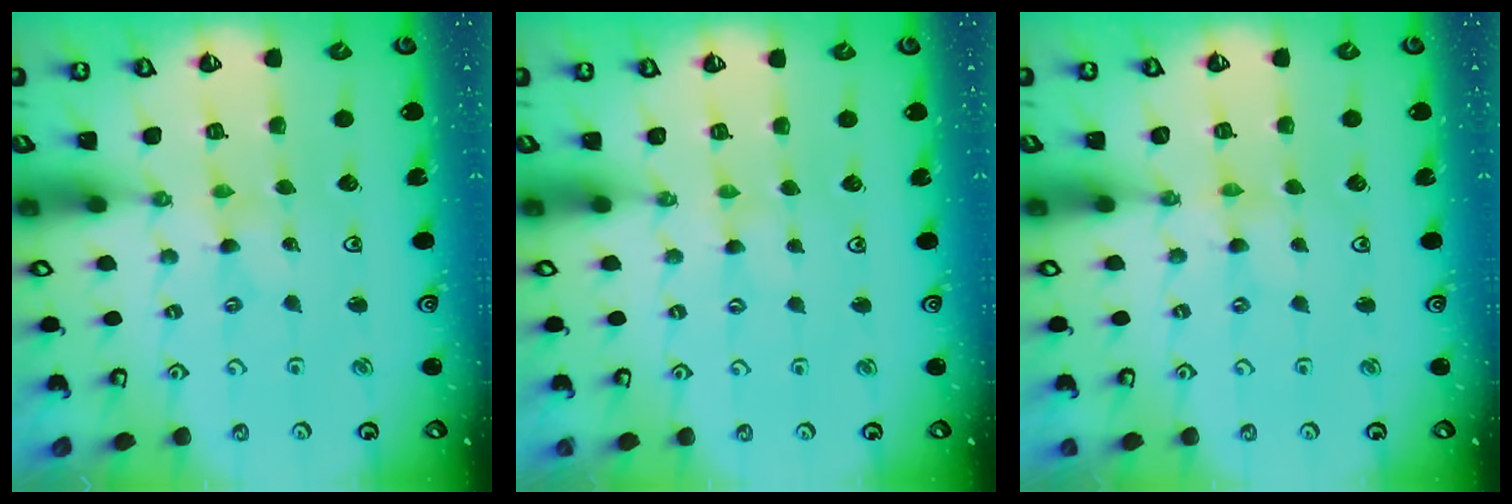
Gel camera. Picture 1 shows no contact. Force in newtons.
{"total": 1.0, "press": 1.0, "slide": 0.2}
{"total": 0.0}